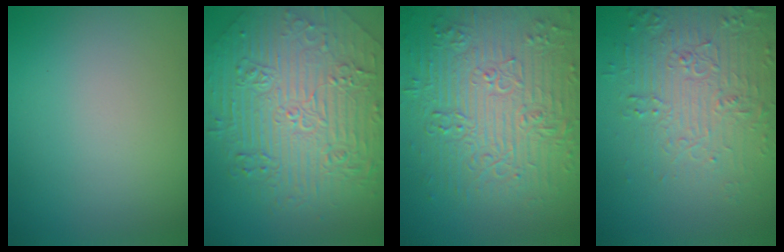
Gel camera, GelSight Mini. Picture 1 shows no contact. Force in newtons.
{"total": 8.4, "press": 6.7, "slide": 5.1}
{"total": 9.1, "press": 6.6, "slide": 6.3}
{"total": 4.4, "press": 4.4, "slide": 0.6}